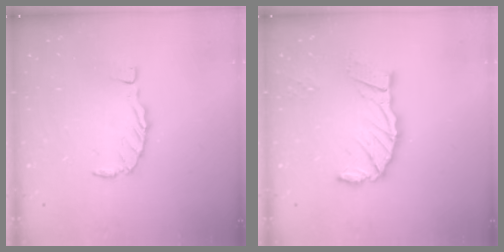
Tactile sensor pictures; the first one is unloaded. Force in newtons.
{"total": 11.9, "press": 11.9, "slide": 1.0}